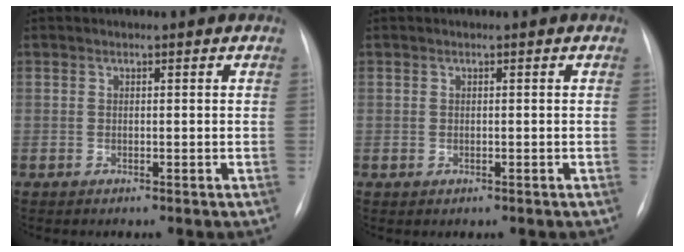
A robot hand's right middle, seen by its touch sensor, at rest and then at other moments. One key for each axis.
{"total": 0.0}